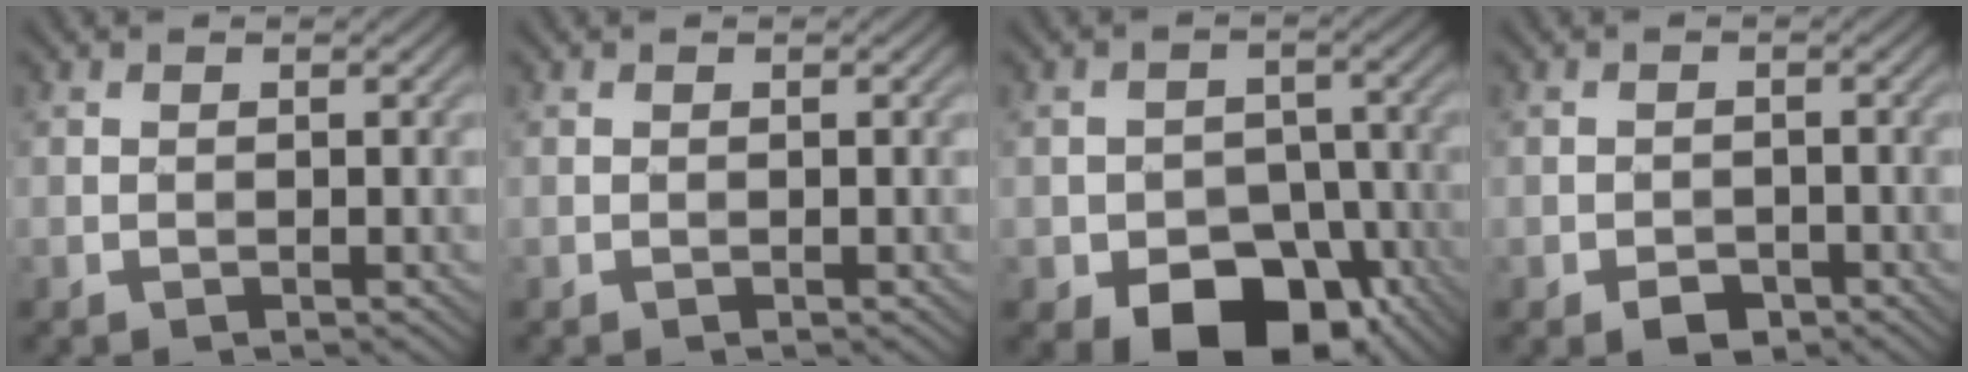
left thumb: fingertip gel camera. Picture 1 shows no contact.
{"total": 0.0}
{"total": 11.0, "force": [-6.0, 7.0, 6.0], "torque": [-0.091, -0.021, -0.095]}
{"total": 2.4, "force": [-1.5, 1.4, 1.2], "torque": [-0.018, -0.002, -0.027]}